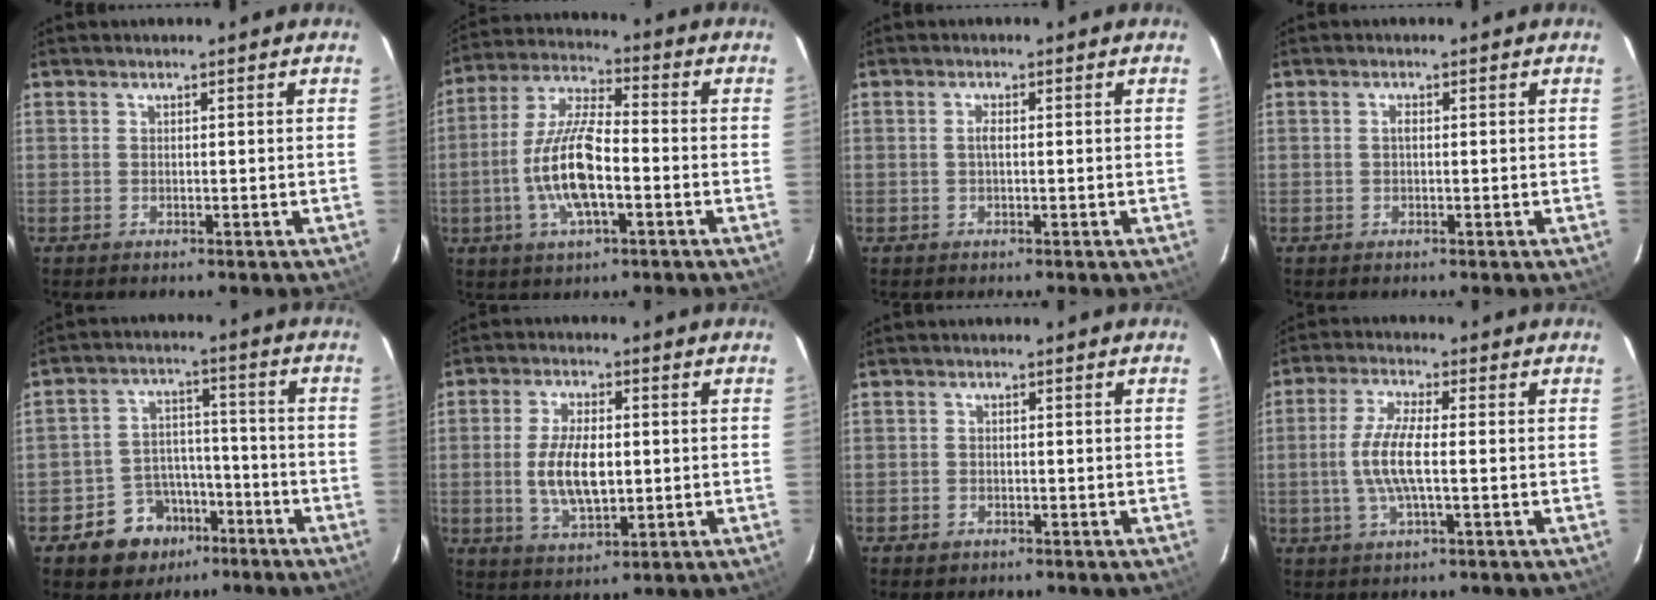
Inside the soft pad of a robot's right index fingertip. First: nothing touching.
{"total": 13.3, "force": [-3.4, 4.3, 12.1], "torque": [-0.254, 0.000, -0.066]}
{"total": 1.2, "force": [-0.1, 0.4, 1.1], "torque": [-0.022, 0.003, -0.003]}
{"total": 0.8, "force": [0.0, 0.4, 0.7], "torque": [-0.013, 0.004, -0.002]}
{"total": 10.4, "force": [-6.3, 7.7, 2.8], "torque": [-0.063, 0.036, -0.082]}
{"total": 9.5, "force": [-0.4, 4.4, 8.4], "torque": [-0.166, -0.002, -0.003]}
{"total": 1.9, "force": [-1.1, 1.4, 0.4], "torque": [-0.011, 0.001, -0.015]}
{"total": 8.0, "force": [-0.9, 1.6, 7.8], "torque": [-0.157, 0.000, -0.019]}